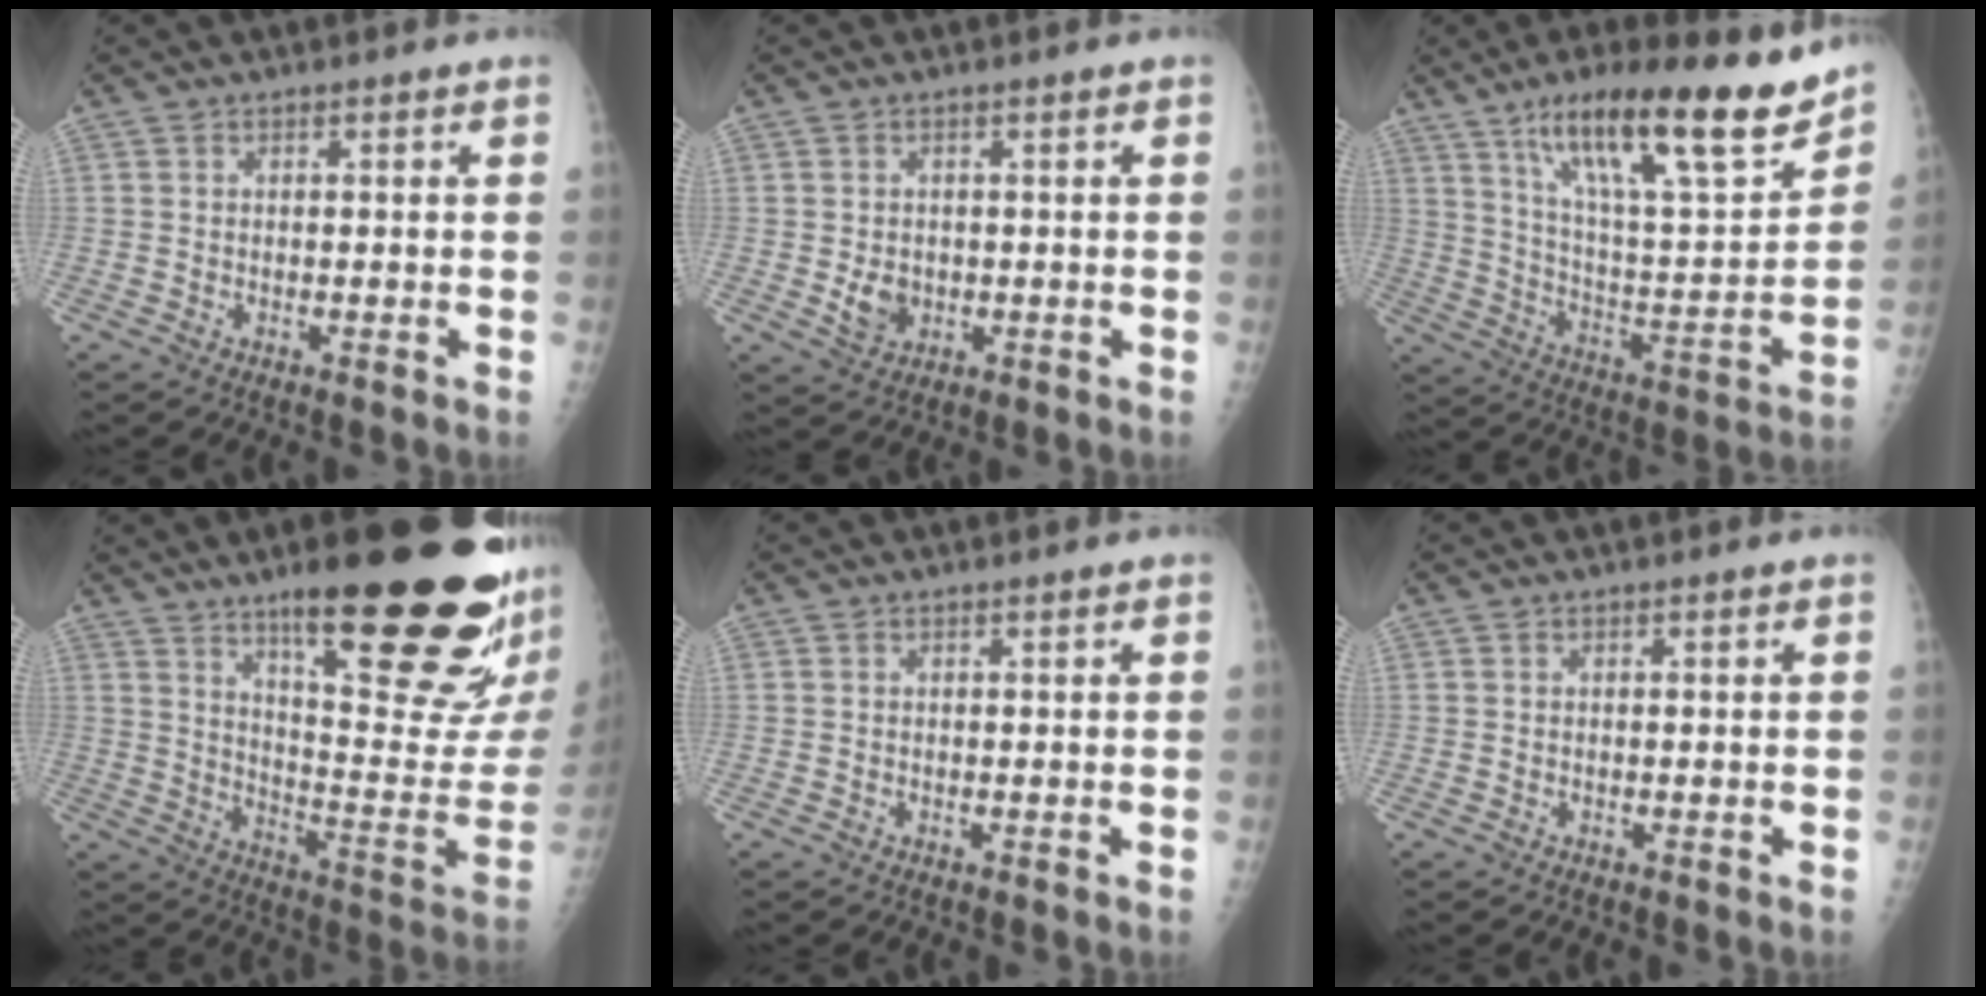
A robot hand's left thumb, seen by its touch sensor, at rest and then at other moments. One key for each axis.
{"total": 3.6, "fx": -0.2, "fy": 3.0, "fz": 2.1, "tx": -0.024, "ty": -0.003, "tz": 0.005}
{"total": 23.9, "fx": 16.2, "fy": 5.2, "fz": 16.8, "tx": -0.245, "ty": -0.067, "tz": 0.271}
{"total": 28.9, "fx": 16.7, "fy": 6.0, "fz": 22.8, "tx": -0.264, "ty": -0.071, "tz": 0.259}
{"total": 0.0}
{"total": 0.0}